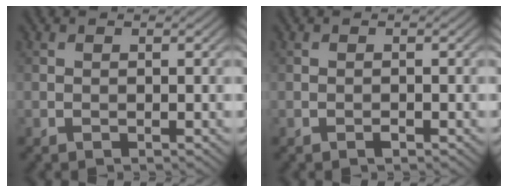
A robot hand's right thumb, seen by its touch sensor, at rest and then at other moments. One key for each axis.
{"total": 0.5, "fx": -0.4, "fy": 0.2, "fz": 0.3, "tx": -0.004, "ty": 0.000, "tz": -0.006}